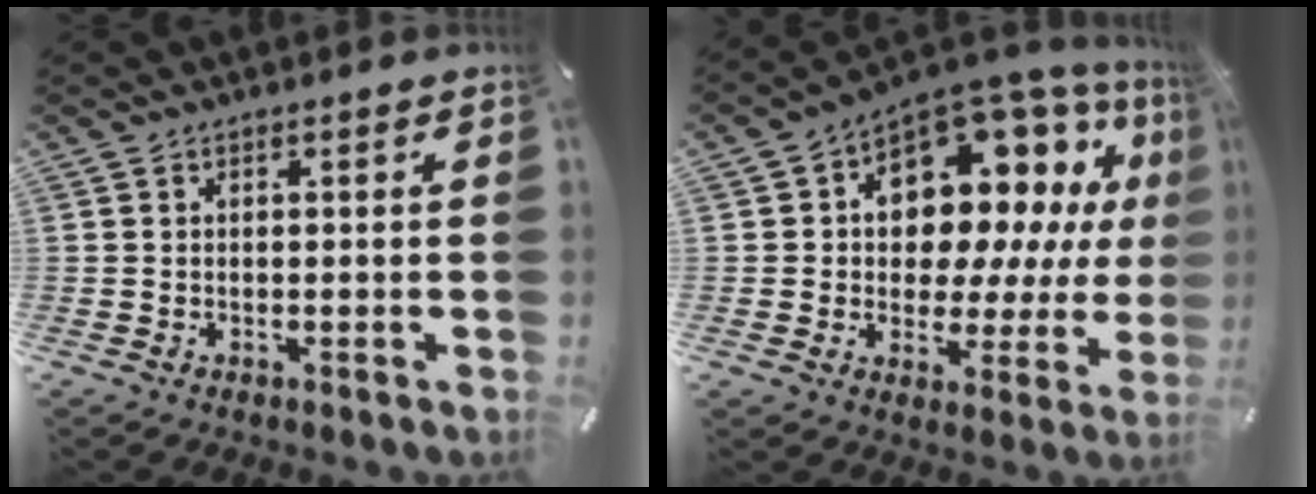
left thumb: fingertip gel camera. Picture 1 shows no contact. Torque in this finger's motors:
{"motor_torque": [2.51, 2.51, 1.57, -1.20, 0.31]}